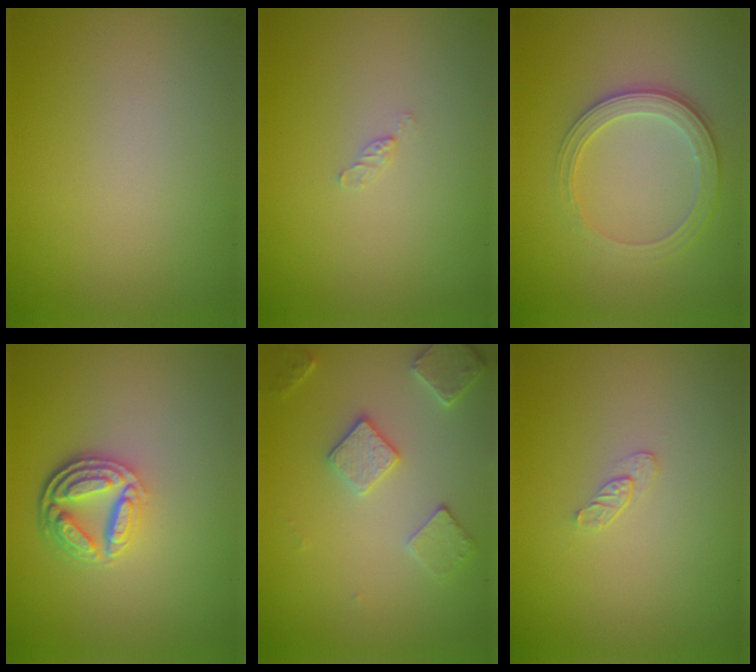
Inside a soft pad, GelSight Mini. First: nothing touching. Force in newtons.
{"total": 0.6, "press": 0.6, "slide": 0.1}
{"total": 2.8, "press": 2.6, "slide": 1.1}
{"total": 4.6, "press": 3.6, "slide": 3.0}
{"total": 3.1, "press": 3.1, "slide": 0.2}
{"total": 0.8, "press": 0.5, "slide": 0.7}